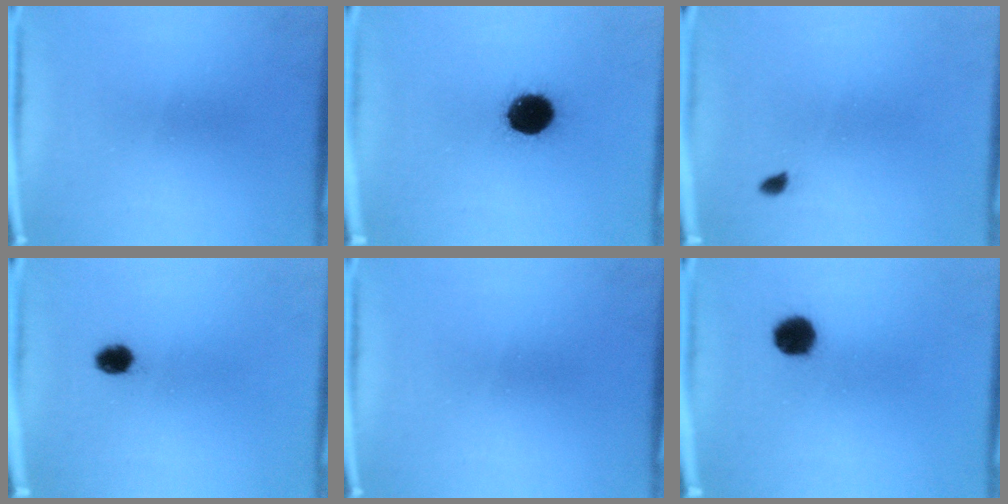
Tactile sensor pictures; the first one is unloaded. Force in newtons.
{"total": 13.1}
{"total": 0.9}
{"total": 2.9}
{"total": 0.0}
{"total": 4.7}